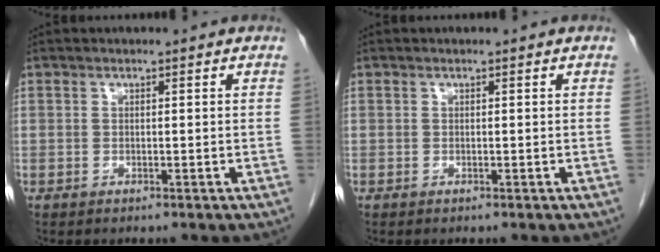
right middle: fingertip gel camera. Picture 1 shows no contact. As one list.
[{"total": 0.0}]